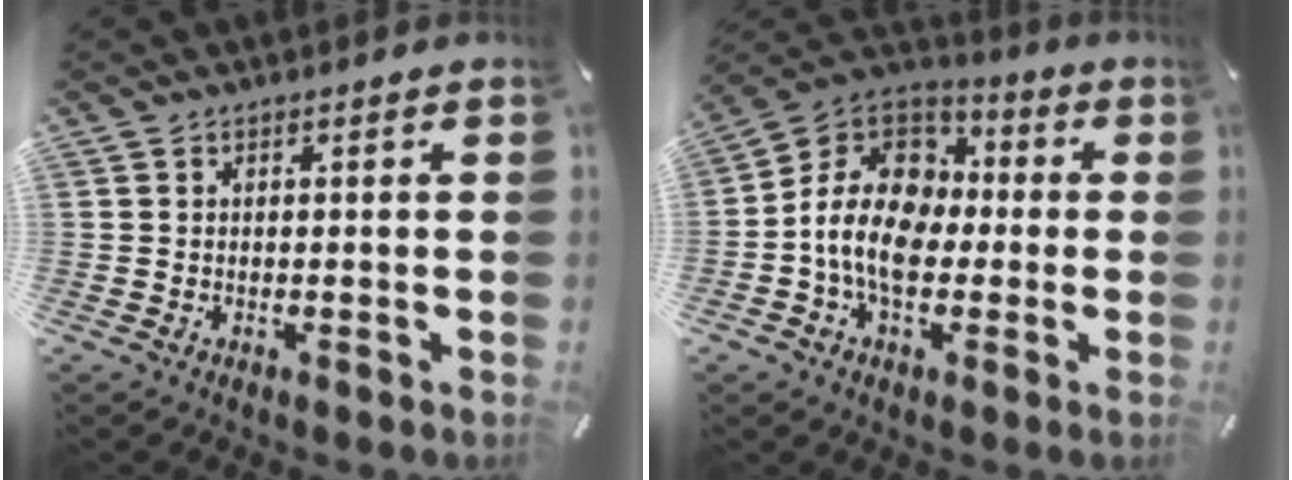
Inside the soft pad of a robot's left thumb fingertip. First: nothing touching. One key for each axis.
{"total": 13.9, "fx": -2.9, "fy": 10.7, "fz": 8.5, "tx": -0.188, "ty": 0.022, "tz": -0.056}